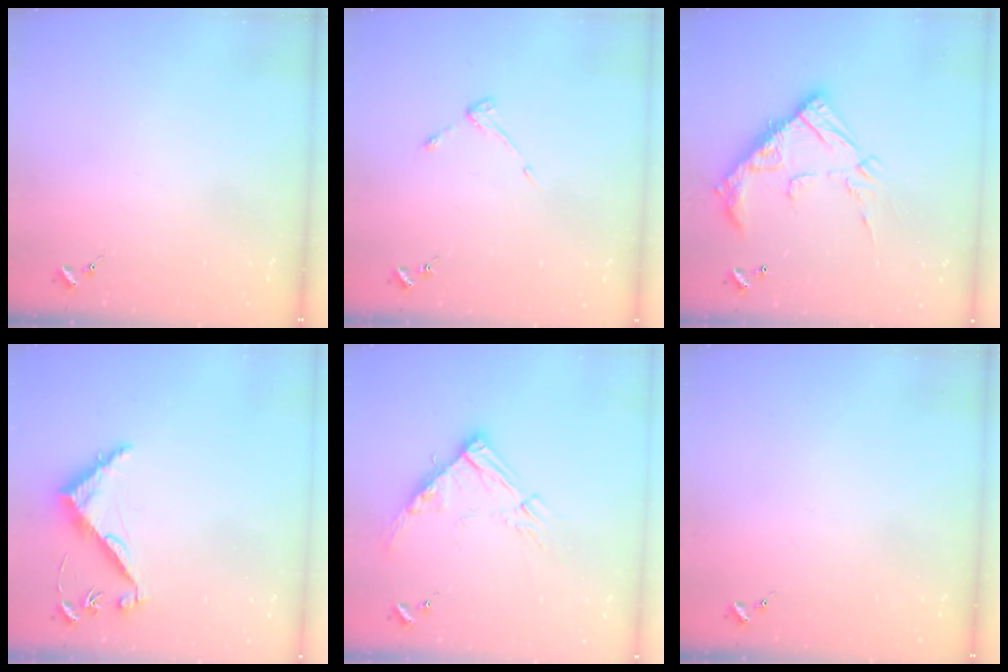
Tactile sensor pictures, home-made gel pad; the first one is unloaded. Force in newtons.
{"total": 3.2, "press": 3.1, "slide": 0.5}
{"total": 20.8, "press": 20.8, "slide": 0.6}
{"total": 6.7, "press": 6.6, "slide": 0.7}
{"total": 12.3, "press": 12.2, "slide": 1.3}
{"total": 0.0}